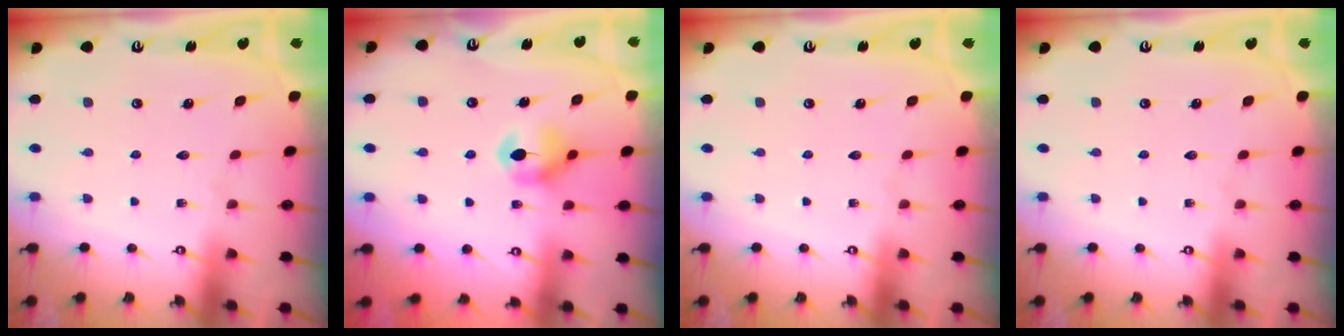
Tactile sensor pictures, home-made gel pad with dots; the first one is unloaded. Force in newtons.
{"total": 6.4, "press": 6.3, "slide": 0.8}
{"total": 0.0}
{"total": 0.0}